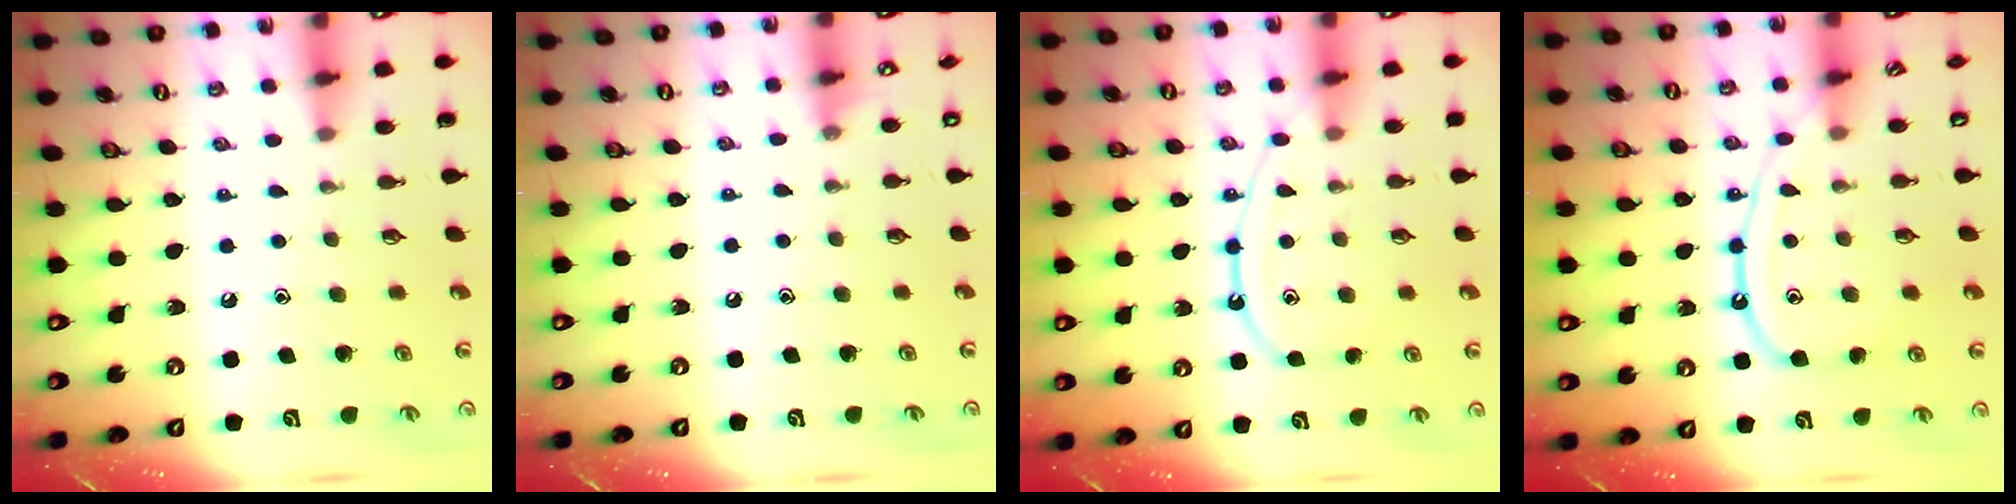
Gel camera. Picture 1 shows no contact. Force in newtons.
{"total": 2.9, "press": 2.9, "slide": 0.4}
{"total": 11.1, "press": 11.1, "slide": 1.2}
{"total": 11.6, "press": 11.5, "slide": 1.2}